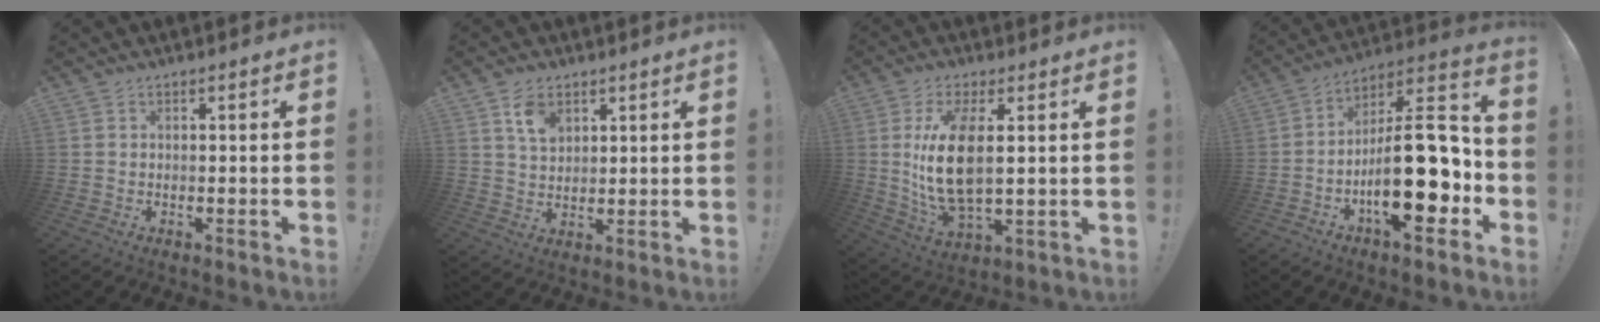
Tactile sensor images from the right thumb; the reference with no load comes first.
{"total": 6.7, "force": [3.8, 4.2, 3.5], "torque": [-0.050, -0.014, 0.070]}
{"total": 14.7, "force": [2.4, 6.3, 13.1], "torque": [-0.264, -0.019, 0.035]}
{"total": 24.4, "force": [-5.5, 9.3, 21.8], "torque": [-0.362, 0.034, -0.079]}